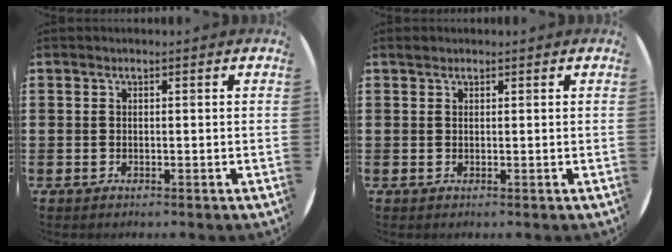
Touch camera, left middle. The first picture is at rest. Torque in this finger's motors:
{"motor_torque": [0.19, -0.16, -0.01, 0.00]}